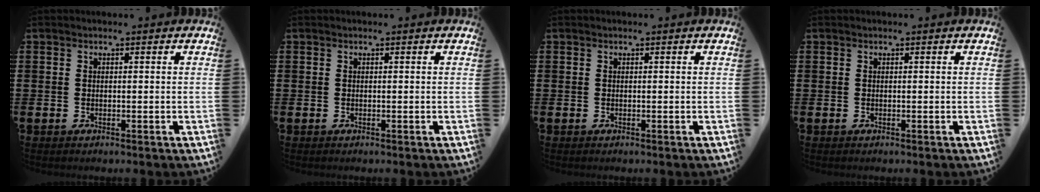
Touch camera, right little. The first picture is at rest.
{"total": 0.0}
{"total": 0.0}
{"total": 0.0}